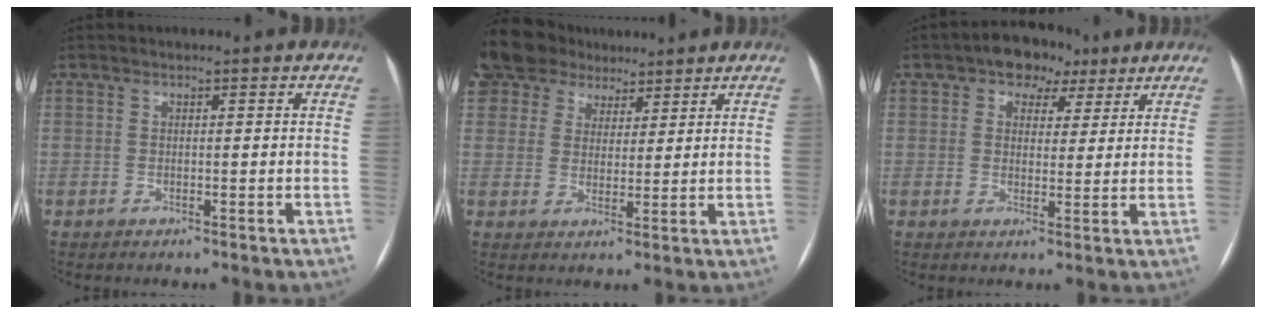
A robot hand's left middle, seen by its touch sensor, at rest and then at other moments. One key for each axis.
{"total": 13.4, "fx": 9.8, "fy": 8.5, "fz": 3.4, "tx": -0.096, "ty": 0.042, "tz": 0.182}
{"total": 6.4, "fx": 3.8, "fy": 4.1, "fz": 3.0, "tx": -0.036, "ty": 0.021, "tz": 0.055}